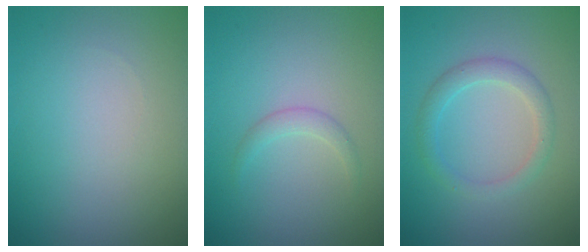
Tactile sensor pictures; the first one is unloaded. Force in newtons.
{"total": 1.2, "press": 1.2, "slide": 0.0}
{"total": 2.2, "press": 2.2, "slide": 0.1}